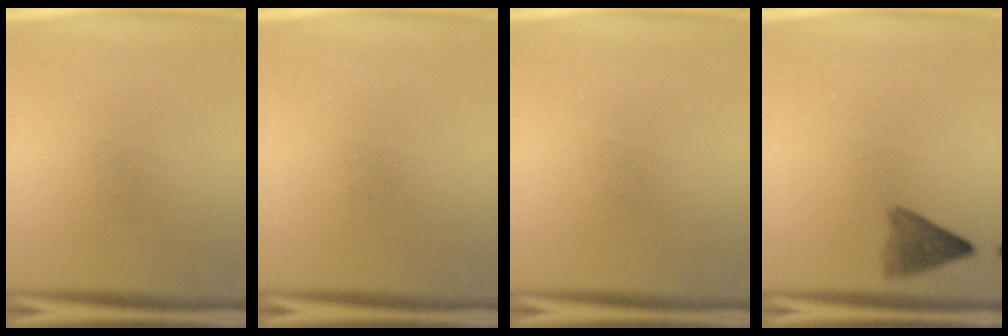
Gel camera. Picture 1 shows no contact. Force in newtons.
{"total": 0.0}
{"total": 0.0}
{"total": 3.8}